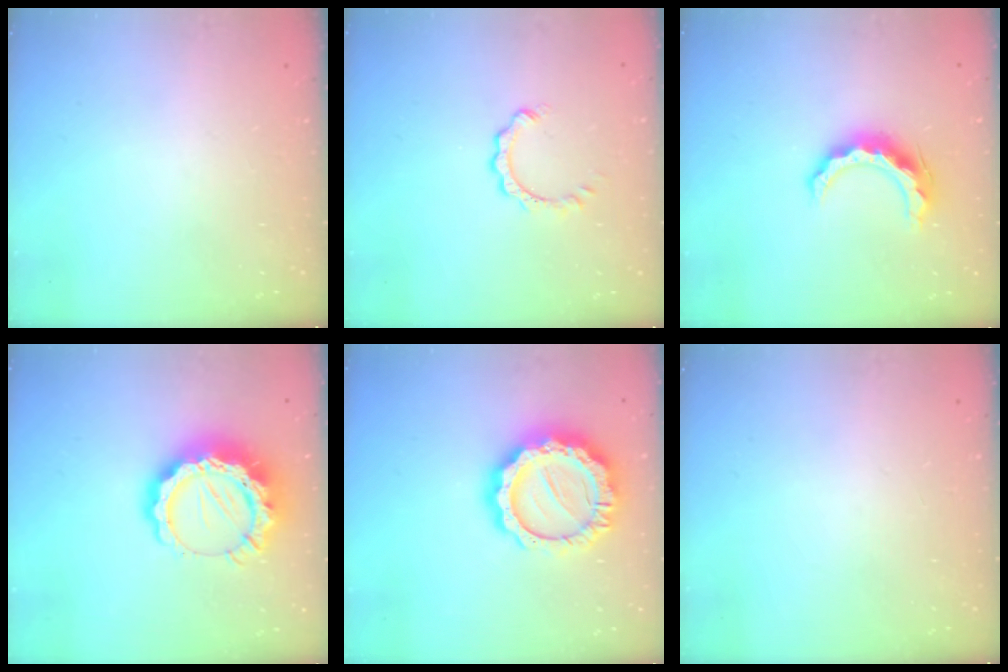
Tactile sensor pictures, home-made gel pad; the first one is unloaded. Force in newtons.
{"total": 3.4, "press": 3.4, "slide": 0.3}
{"total": 11.7, "press": 11.7, "slide": 1.1}
{"total": 16.6, "press": 16.6, "slide": 1.5}
{"total": 19.1, "press": 19.1, "slide": 1.4}
{"total": 0.0}